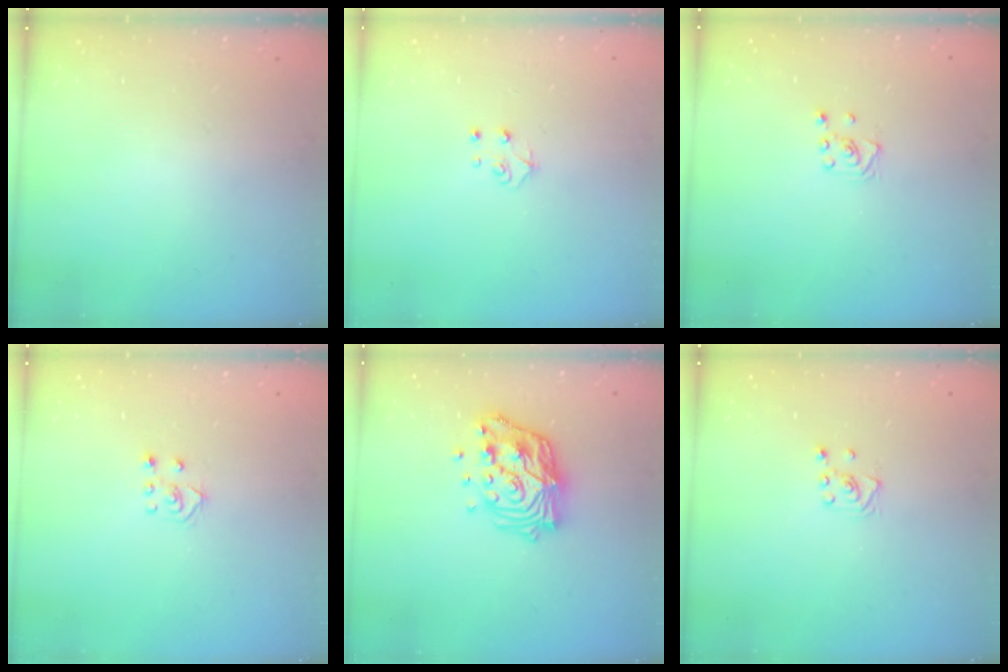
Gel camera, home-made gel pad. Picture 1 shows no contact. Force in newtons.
{"total": 4.5, "press": 4.4, "slide": 0.4}
{"total": 3.0, "press": 2.9, "slide": 0.3}
{"total": 4.0, "press": 4.0, "slide": 0.3}
{"total": 16.1, "press": 16.0, "slide": 1.3}
{"total": 3.0, "press": 2.9, "slide": 0.3}